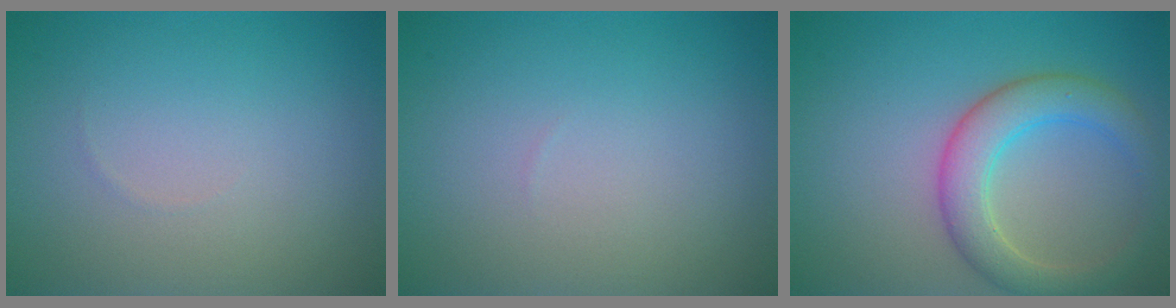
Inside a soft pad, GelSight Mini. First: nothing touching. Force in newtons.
{"total": 0.0}
{"total": 4.7, "press": 4.7, "slide": 0.5}